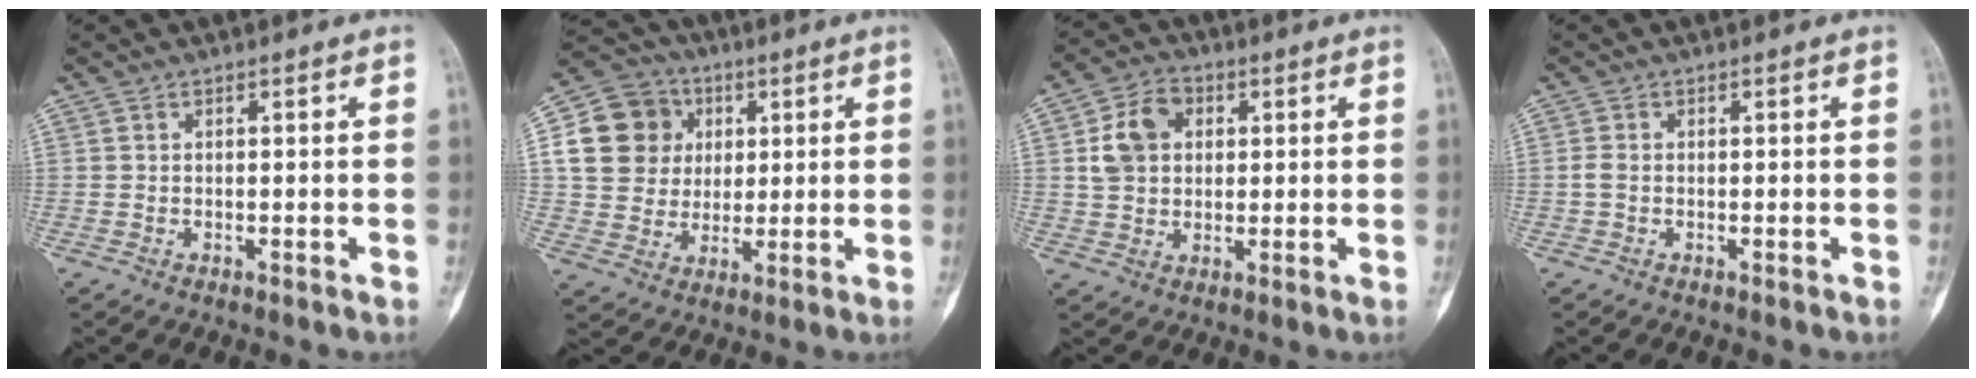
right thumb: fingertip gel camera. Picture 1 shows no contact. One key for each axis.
{"total": 13.8, "fx": 3.1, "fy": 12.7, "fz": 4.5, "tx": -0.058, "ty": 0.013, "tz": 0.057}
{"total": 8.5, "fx": 1.8, "fy": 6.6, "fz": 5.0, "tx": -0.073, "ty": 0.009, "tz": 0.030}
{"total": 1.2, "fx": -0.2, "fy": 0.8, "fz": 0.9, "tx": -0.024, "ty": -0.001, "tz": -0.007}